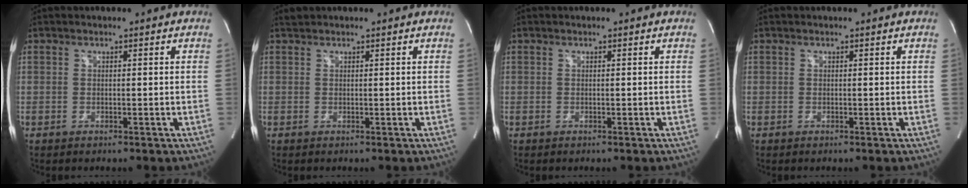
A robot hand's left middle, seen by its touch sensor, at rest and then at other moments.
{"total": 0.6, "force": [0.6, 0.0, -0.1], "torque": [-0.010, 0.008, 0.016]}
{"total": 0.0}
{"total": 0.0}